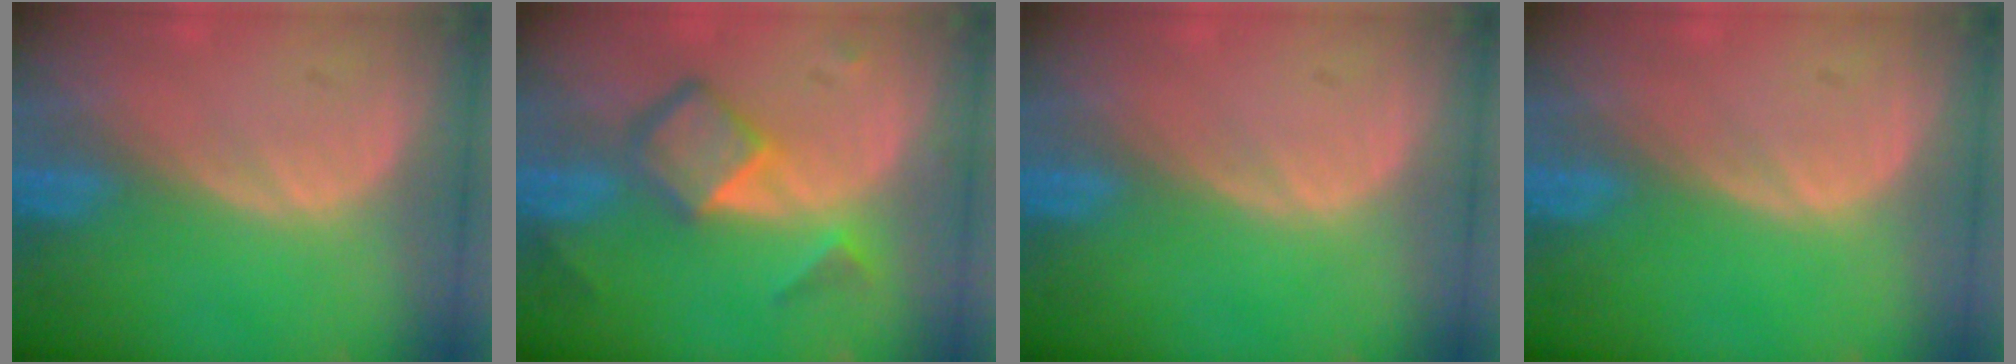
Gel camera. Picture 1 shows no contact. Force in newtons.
{"total": 6.9, "press": 5.9, "slide": 3.6}
{"total": 0.0}
{"total": 0.0}